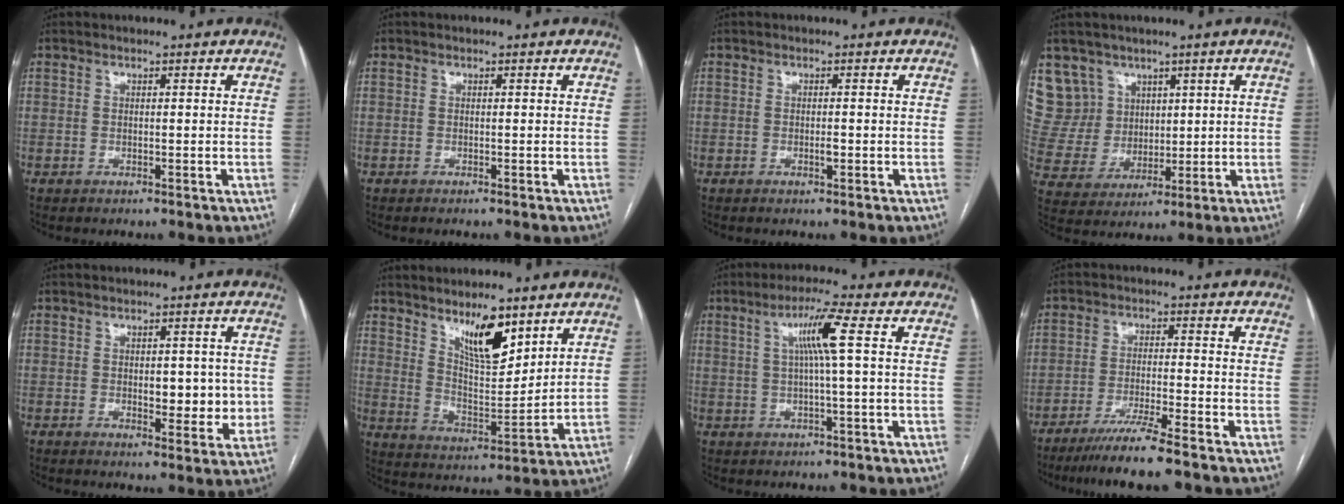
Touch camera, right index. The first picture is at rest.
{"total": 0.0}
{"total": 0.9, "force": [-0.2, 0.2, 0.9], "torque": [-0.017, -0.001, -0.003]}
{"total": 9.5, "force": [5.8, 7.5, 0.2], "torque": [-0.013, 0.032, 0.129]}
{"total": 6.2, "force": [0.0, 3.3, 5.3], "torque": [-0.056, 0.003, 0.008]}
{"total": 10.0, "force": [6.6, 2.8, 6.9], "torque": [-0.122, -0.007, 0.125]}
{"total": 6.5, "force": [1.4, -0.8, 6.3], "torque": [-0.114, 0.008, 0.028]}
{"total": 8.0, "force": [-6.3, -0.8, 4.8], "torque": [-0.078, -0.023, -0.111]}